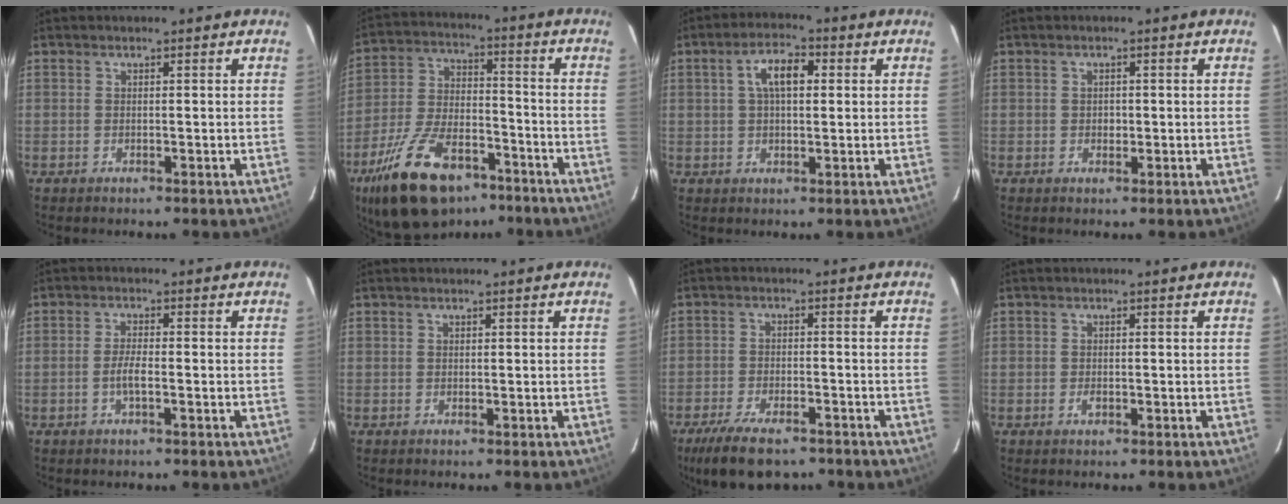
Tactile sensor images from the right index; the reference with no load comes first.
{"total": 20.6, "force": [-13.3, 9.8, 12.3], "torque": [-0.248, -0.010, -0.222]}
{"total": 6.3, "force": [1.5, 3.0, 5.3], "torque": [-0.096, 0.018, 0.027]}
{"total": 1.3, "force": [-0.1, 1.3, 0.5], "torque": [-0.006, 0.002, -0.002]}
{"total": 2.9, "force": [-1.1, 0.5, 2.7], "torque": [-0.055, 0.000, -0.022]}
{"total": 0.0}
{"total": 11.8, "force": [-8.7, 4.5, 6.6], "torque": [-0.149, -0.024, -0.144]}
{"total": 1.2, "force": [-0.5, 0.7, 0.8], "torque": [-0.014, 0.000, -0.009]}